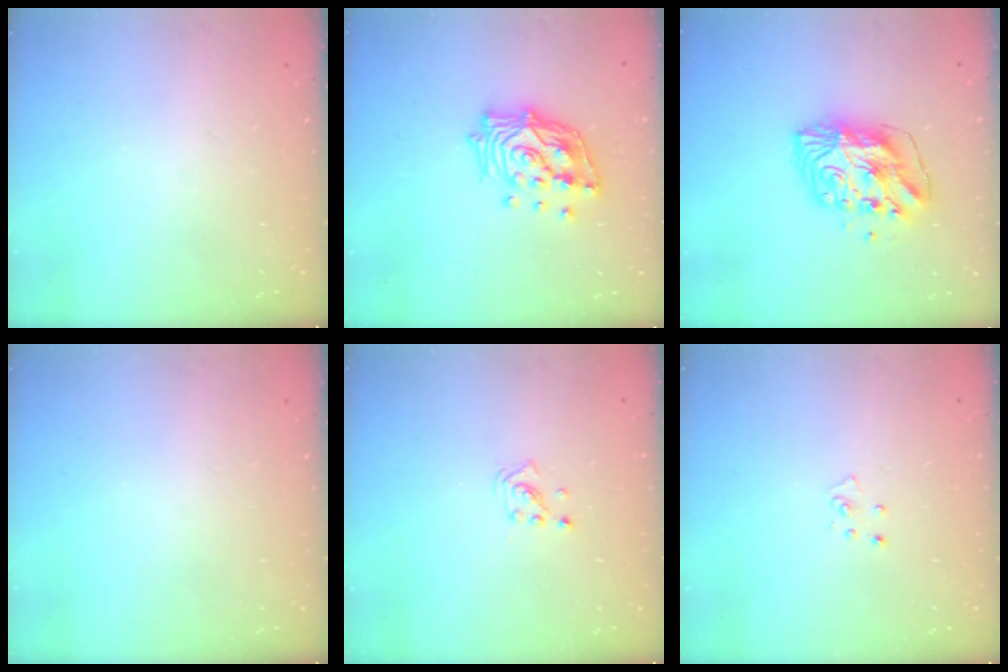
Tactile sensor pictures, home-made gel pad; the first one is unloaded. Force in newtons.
{"total": 18.2, "press": 18.0, "slide": 2.7}
{"total": 11.2, "press": 11.2, "slide": 1.1}
{"total": 0.0}
{"total": 1.9, "press": 1.9, "slide": 0.1}
{"total": 3.7, "press": 3.7, "slide": 0.3}